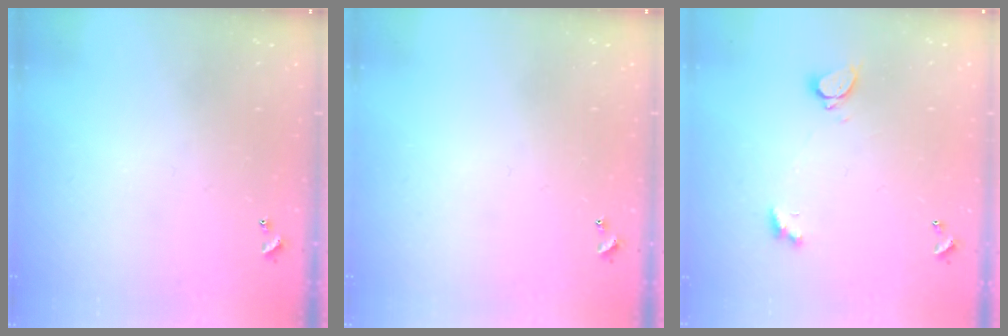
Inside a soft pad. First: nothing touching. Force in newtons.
{"total": 0.0}
{"total": 2.3, "press": 2.2, "slide": 0.7}